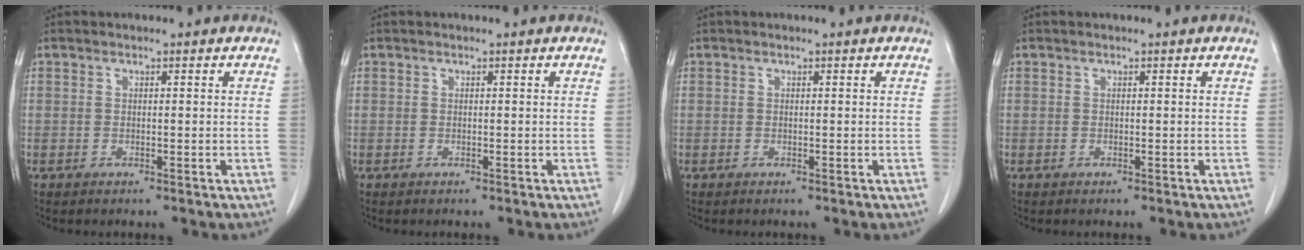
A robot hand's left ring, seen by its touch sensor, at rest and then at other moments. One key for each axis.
{"total": 0.0}
{"total": 0.0}
{"total": 0.0}